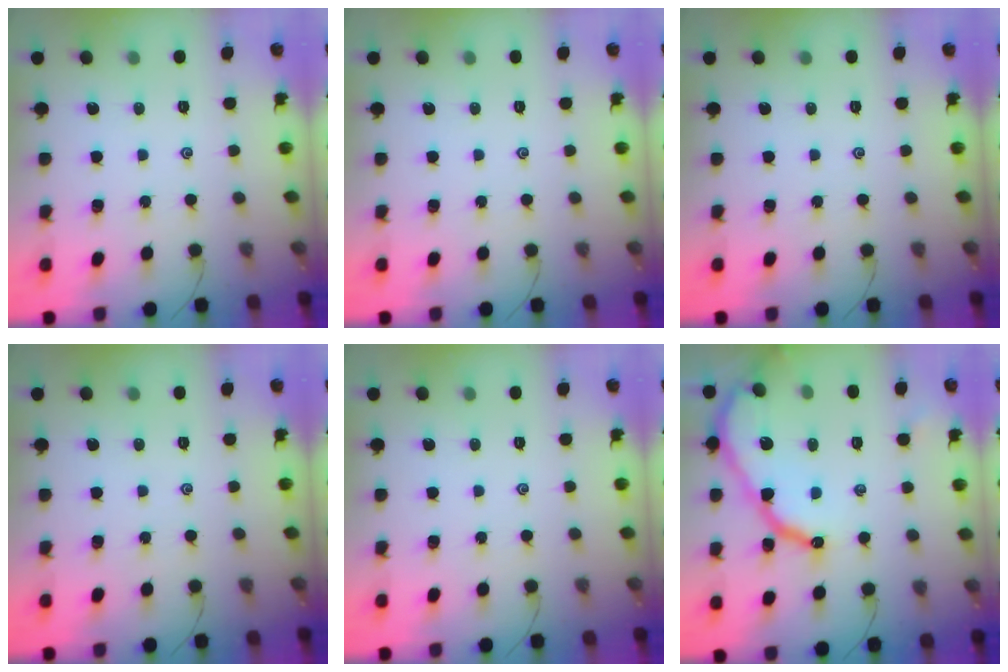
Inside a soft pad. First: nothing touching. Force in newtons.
{"total": 0.0}
{"total": 0.0}
{"total": 0.0}
{"total": 0.0}
{"total": 15.0, "press": 15.0, "slide": 0.6}